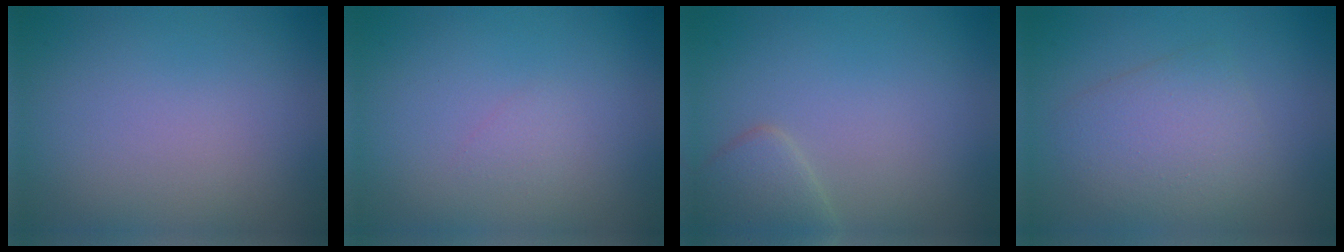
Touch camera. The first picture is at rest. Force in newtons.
{"total": 0.6, "press": 0.6, "slide": 0.1}
{"total": 2.6, "press": 2.6, "slide": 0.1}
{"total": 3.9, "press": 3.9, "slide": 0.1}